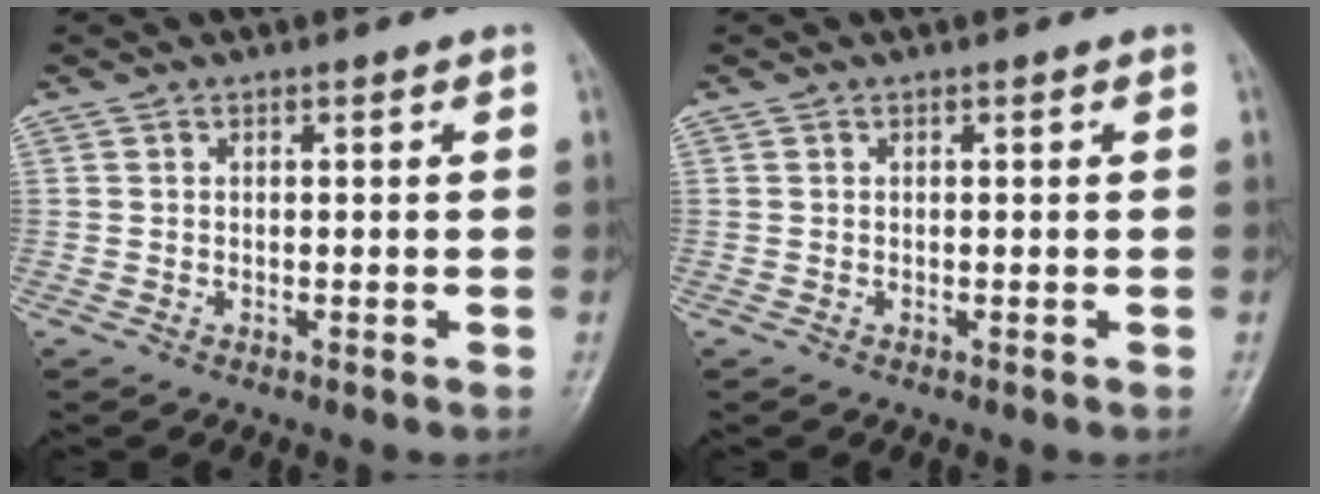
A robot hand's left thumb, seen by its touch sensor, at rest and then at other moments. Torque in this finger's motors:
{"motor_torque": [0.00, 0.00, 0.00, 0.00, 0.00]}